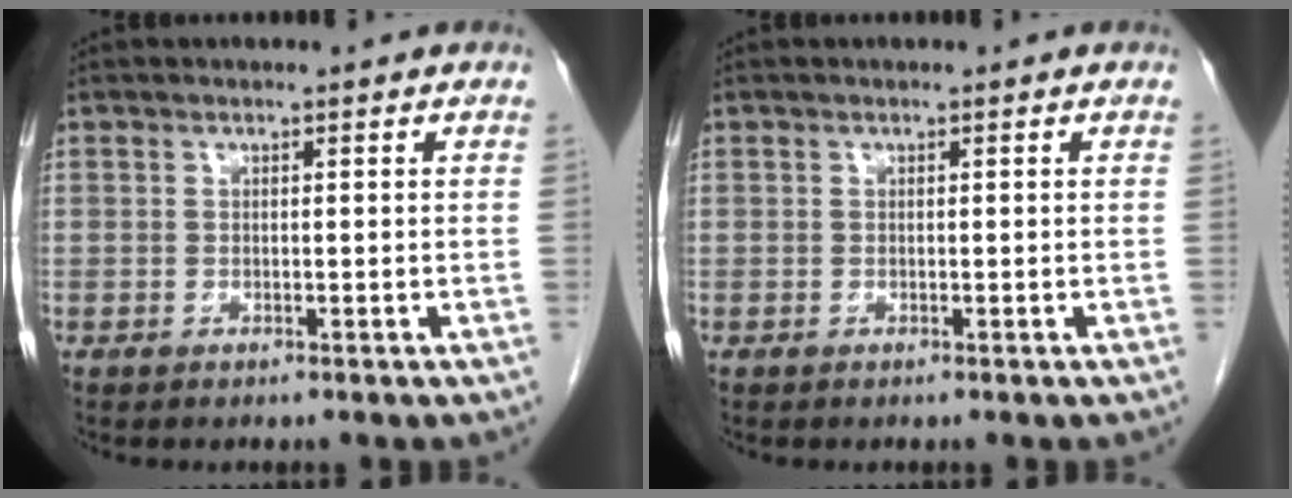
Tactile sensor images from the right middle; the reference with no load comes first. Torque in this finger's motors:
{"motor_torque": [0.00, 0.00, 0.00, 0.00]}